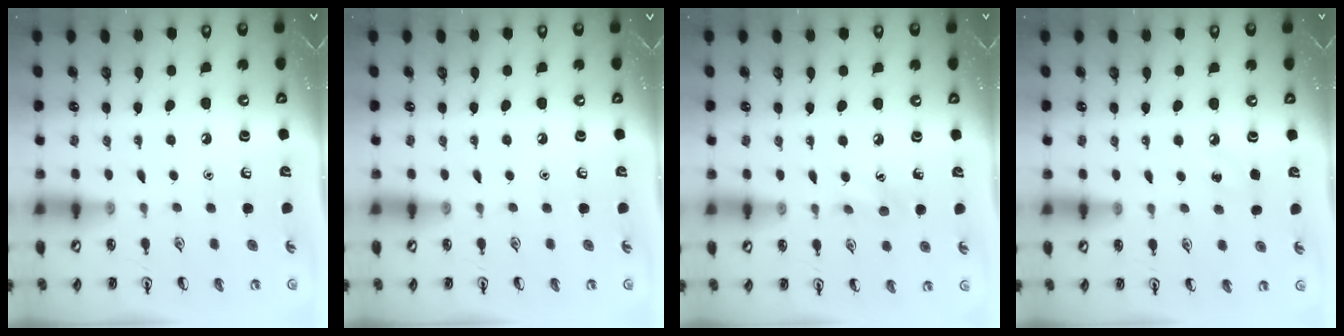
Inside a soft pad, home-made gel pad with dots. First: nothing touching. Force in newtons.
{"total": 0.0}
{"total": 7.1, "press": 6.9, "slide": 1.8}
{"total": 5.0, "press": 4.6, "slide": 1.8}